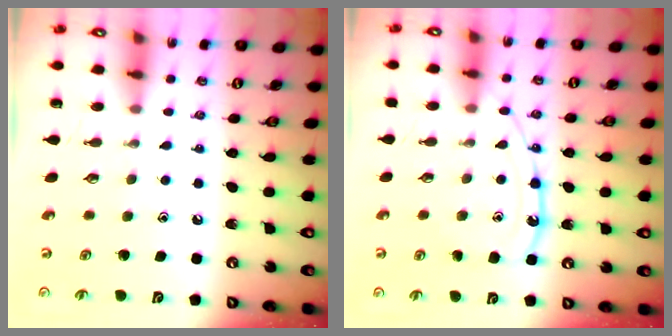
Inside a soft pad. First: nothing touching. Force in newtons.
{"total": 12.8, "press": 12.7, "slide": 0.9}